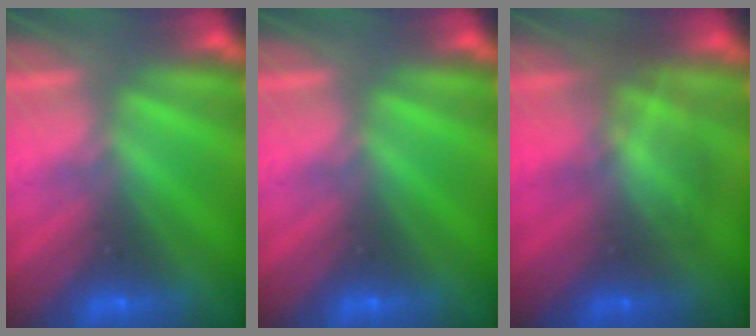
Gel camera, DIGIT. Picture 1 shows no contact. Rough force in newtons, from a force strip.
{"total": 0.0}
{"total": 2.8}